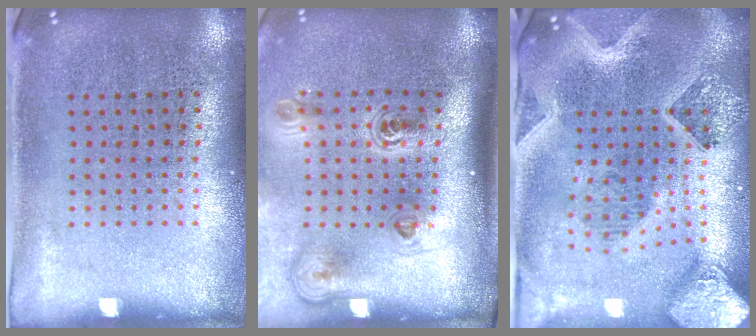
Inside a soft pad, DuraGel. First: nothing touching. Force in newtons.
{"total": 2.3, "press": 1.5, "slide": 1.8}
{"total": 4.2, "press": 3.3, "slide": 2.7}